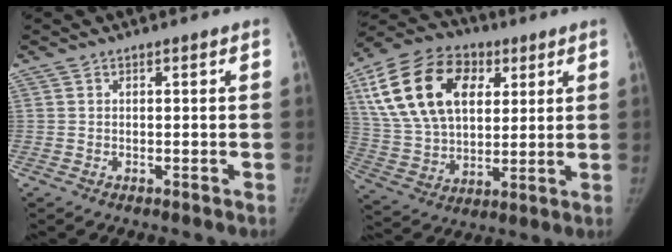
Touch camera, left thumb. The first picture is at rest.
{"total": 22.5, "force": [7.9, 14.9, 15.0], "torque": [-0.273, 0.002, 0.141]}